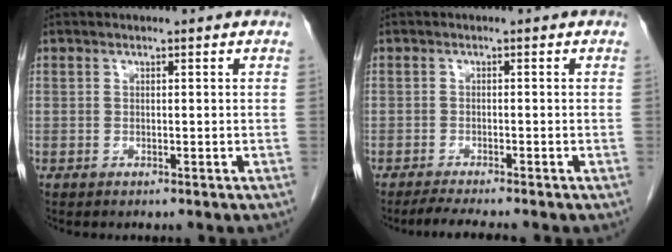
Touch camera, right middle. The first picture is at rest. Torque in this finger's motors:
{"motor_torque": [0.41, -0.27, 0.05, 0.02]}